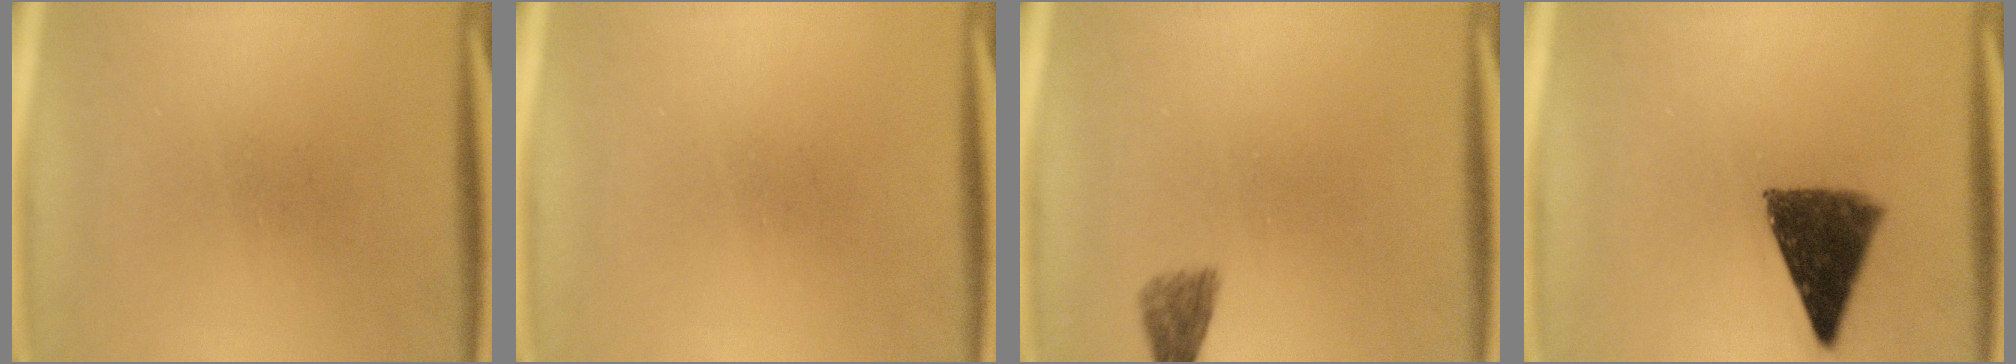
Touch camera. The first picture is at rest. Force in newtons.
{"total": 0.0}
{"total": 2.4}
{"total": 10.5}